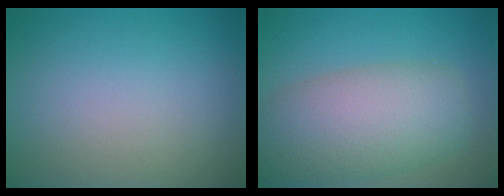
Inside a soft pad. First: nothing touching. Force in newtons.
{"total": 8.2, "press": 8.2, "slide": 0.5}